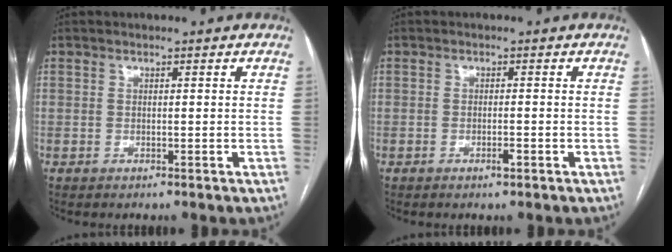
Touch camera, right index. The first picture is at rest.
{"total": 1.5, "force": [-0.8, 0.2, 1.2], "torque": [-0.023, -0.001, -0.013]}